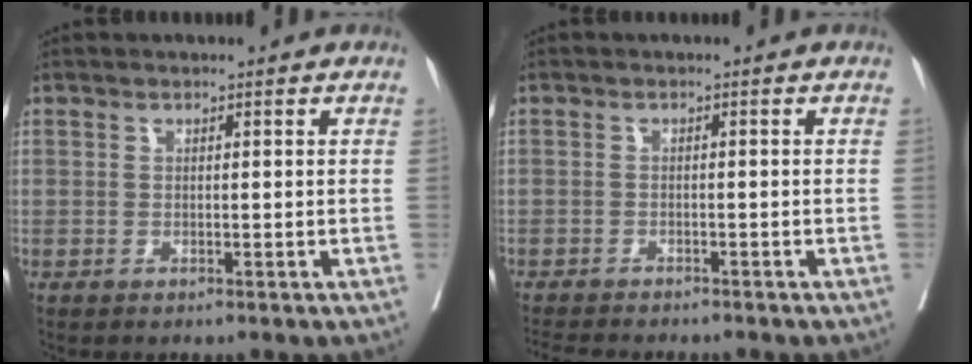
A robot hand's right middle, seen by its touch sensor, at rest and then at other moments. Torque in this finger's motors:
{"motor_torque": [0.95, -1.19, 0.09, 0.04]}